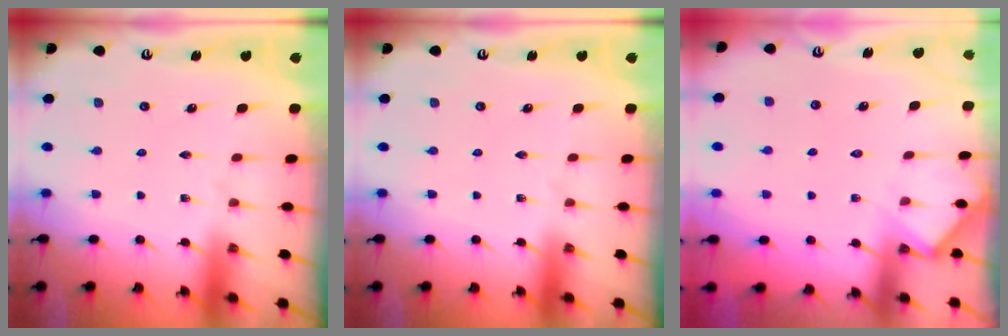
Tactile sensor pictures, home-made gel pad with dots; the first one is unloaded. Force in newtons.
{"total": 0.0}
{"total": 7.1, "press": 7.0, "slide": 0.3}